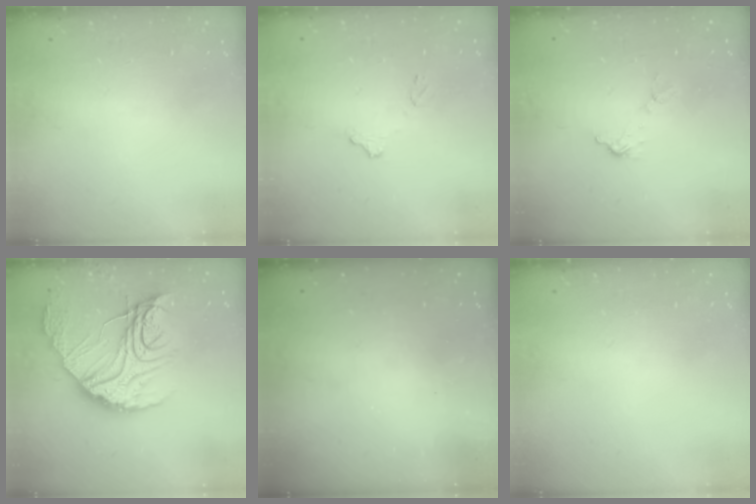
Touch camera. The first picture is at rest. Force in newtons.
{"total": 7.8, "press": 7.8, "slide": 0.4}
{"total": 6.8, "press": 6.7, "slide": 0.4}
{"total": 22.9, "press": 22.8, "slide": 2.0}
{"total": 3.0, "press": 3.0, "slide": 0.1}
{"total": 0.0}